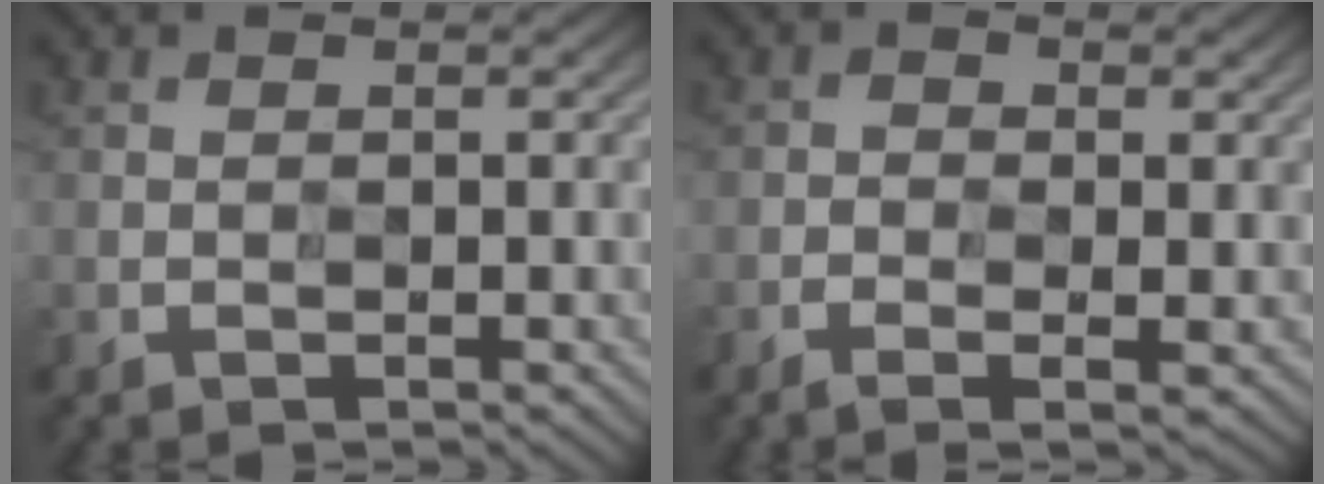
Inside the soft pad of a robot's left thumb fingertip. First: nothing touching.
{"total": 3.2, "force": [-1.4, 1.3, 2.6], "torque": [-0.044, -0.005, -0.028]}